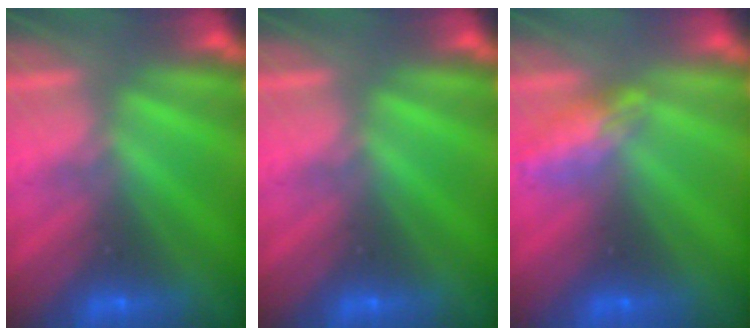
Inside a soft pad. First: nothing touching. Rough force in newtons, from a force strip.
{"total": 0.0}
{"total": 2.4}